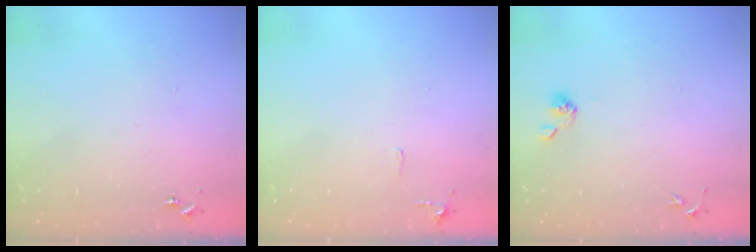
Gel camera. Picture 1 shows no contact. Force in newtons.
{"total": 5.0, "press": 5.0, "slide": 0.8}
{"total": 5.0, "press": 4.7, "slide": 1.7}